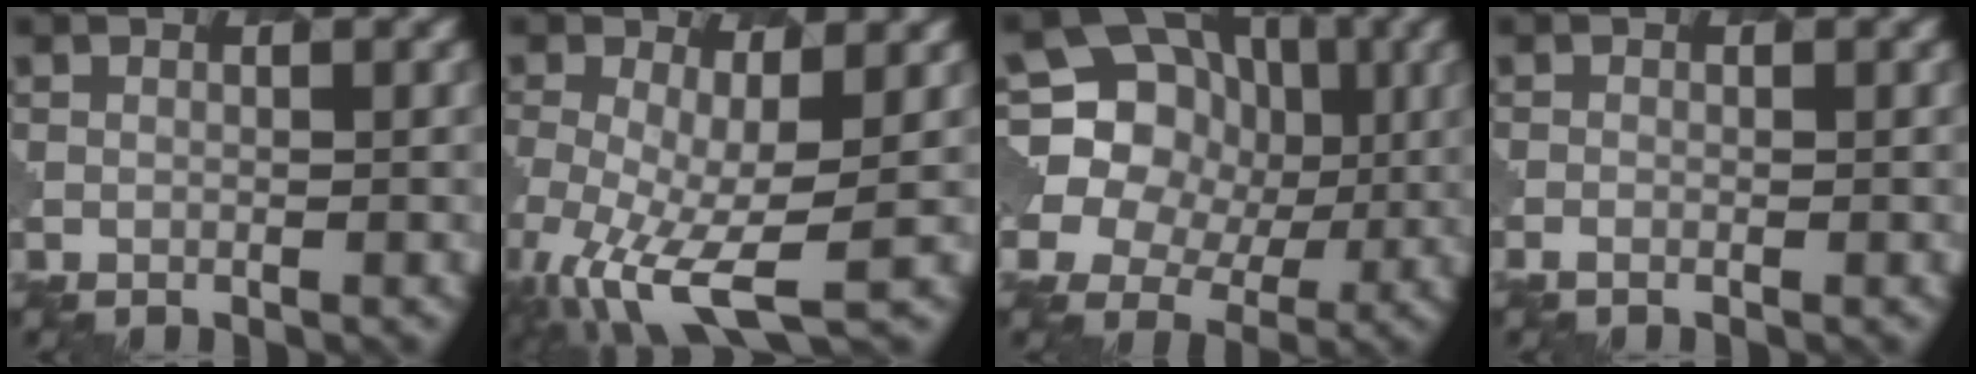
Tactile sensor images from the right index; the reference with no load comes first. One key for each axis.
{"total": 8.4, "fx": -2.6, "fy": 3.1, "fz": 7.3, "tx": -0.158, "ty": -0.029, "tz": -0.041}
{"total": 16.4, "fx": 4.0, "fy": 14.3, "fz": 7.0, "tx": -0.145, "ty": 0.035, "tz": 0.049}
{"total": 0.9, "fx": -0.6, "fy": 0.3, "fz": 0.5, "tx": -0.002, "ty": -0.001, "tz": -0.009}